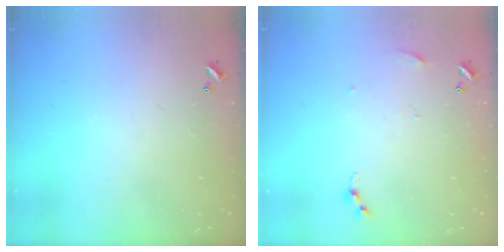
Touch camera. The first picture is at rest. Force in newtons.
{"total": 3.8, "press": 3.8, "slide": 0.5}